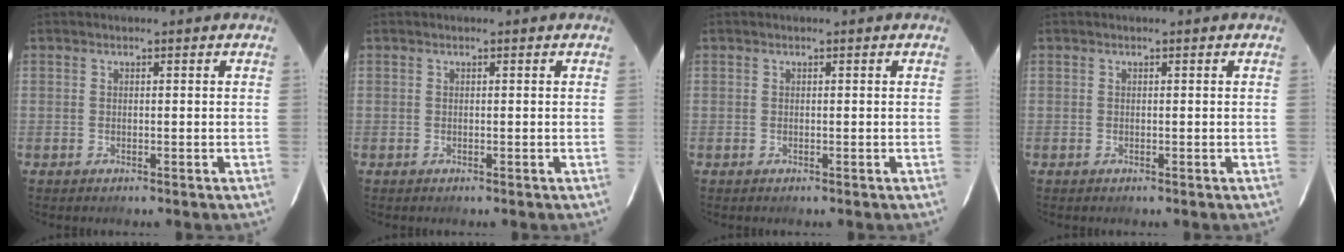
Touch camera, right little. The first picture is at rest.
{"total": 0.0}
{"total": 0.0}
{"total": 0.0}